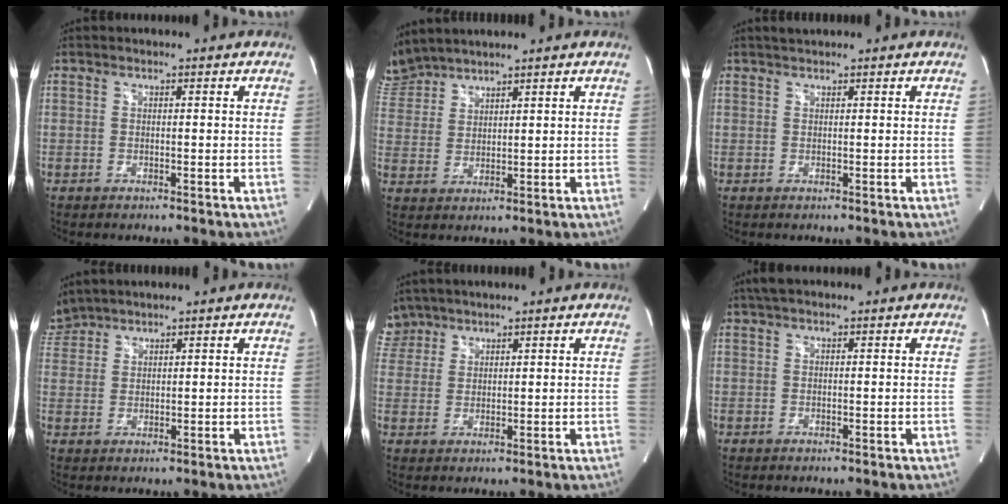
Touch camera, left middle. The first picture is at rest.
{"total": 6.5, "force": [6.4, 1.2, 0.5], "torque": [-0.029, 0.018, 0.139]}
{"total": 1.1, "force": [1.0, 0.2, 0.3], "torque": [-0.013, 0.010, 0.021]}
{"total": 4.1, "force": [4.0, 1.0, 0.0], "torque": [-0.011, 0.019, 0.084]}
{"total": 4.9, "force": [4.1, 2.7, -0.4], "torque": [0.011, 0.010, 0.084]}
{"total": 2.6, "force": [1.9, 1.1, 1.3], "torque": [-0.027, 0.022, 0.033]}